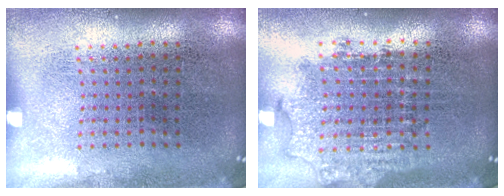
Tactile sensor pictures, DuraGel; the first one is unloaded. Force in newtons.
{"total": 1.8, "press": 1.4, "slide": 1.1}